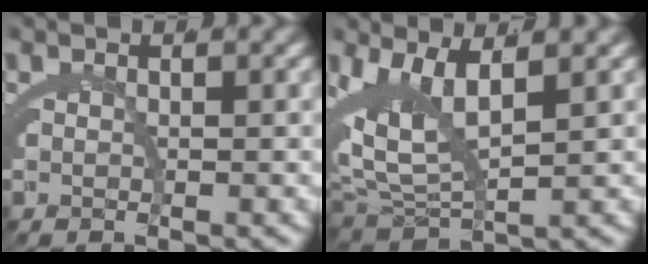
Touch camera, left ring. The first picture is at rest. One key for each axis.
{"total": 7.6, "fx": 2.7, "fy": 4.3, "fz": 5.6, "tx": -0.129, "ty": 0.004, "tz": 0.049}